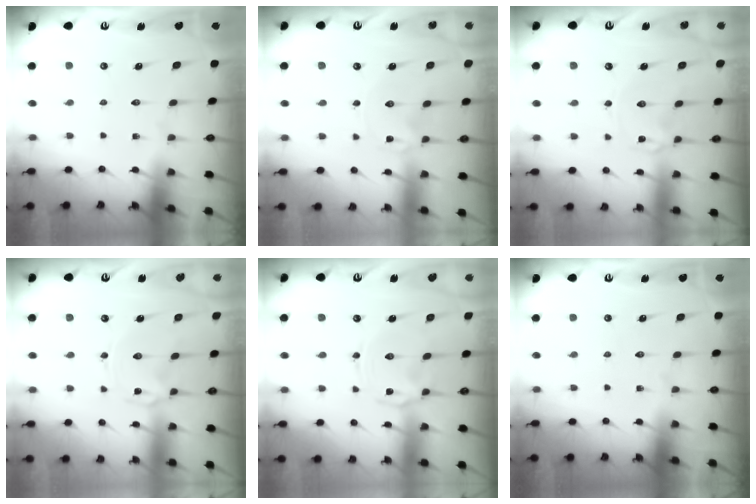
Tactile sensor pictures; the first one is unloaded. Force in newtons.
{"total": 0.0}
{"total": 0.6, "press": 0.5, "slide": 0.2}
{"total": 1.5, "press": 1.5, "slide": 0.3}
{"total": 1.7, "press": 1.6, "slide": 0.5}
{"total": 0.0}